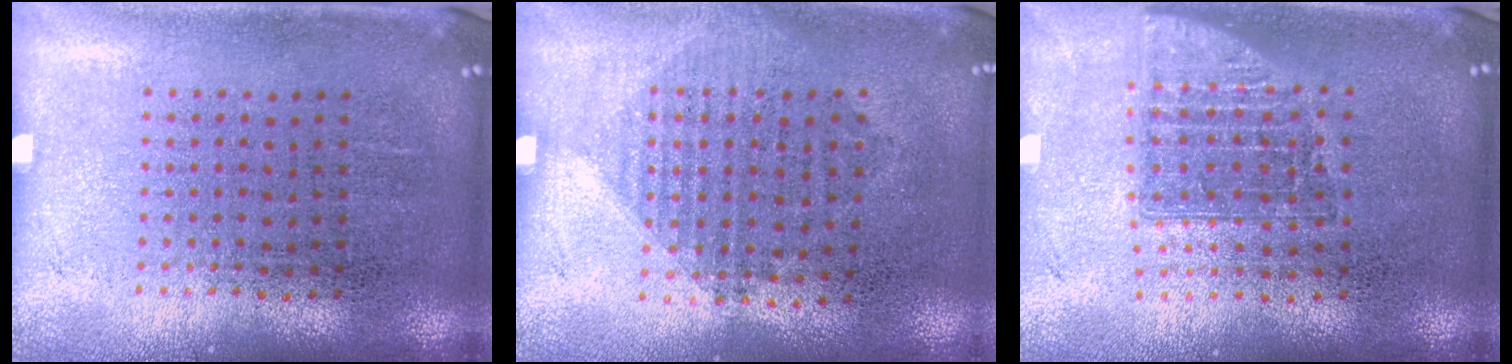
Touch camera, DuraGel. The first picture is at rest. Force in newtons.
{"total": 1.0, "press": 0.9, "slide": 0.4}
{"total": 1.5, "press": 1.2, "slide": 0.9}